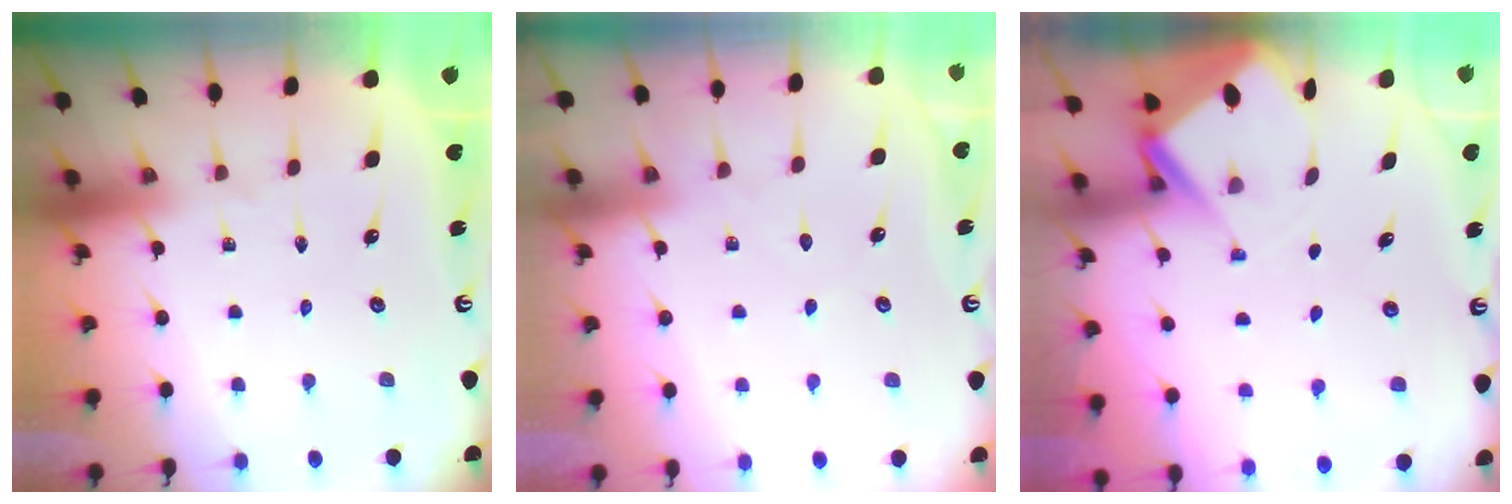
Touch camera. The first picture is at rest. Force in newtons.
{"total": 4.9, "press": 4.9, "slide": 0.6}
{"total": 4.7, "press": 4.7, "slide": 0.3}